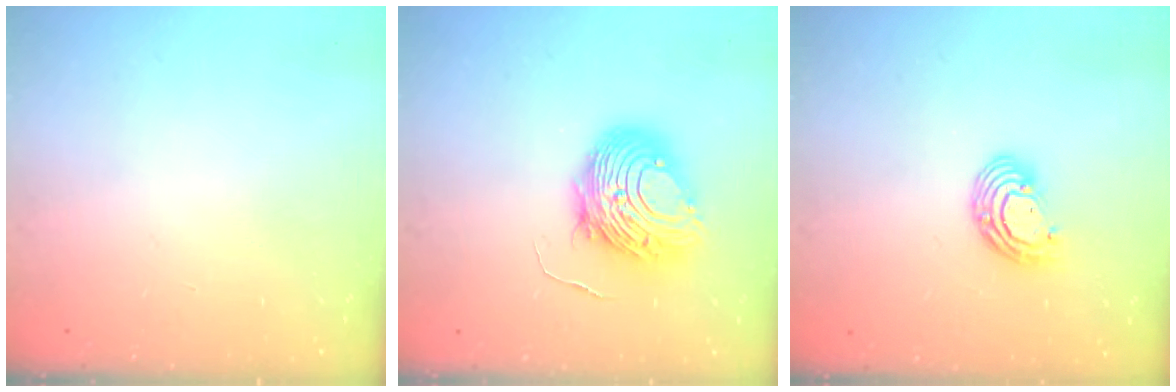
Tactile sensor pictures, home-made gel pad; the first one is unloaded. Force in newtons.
{"total": 11.4, "press": 11.3, "slide": 0.8}
{"total": 8.4, "press": 8.3, "slide": 1.4}